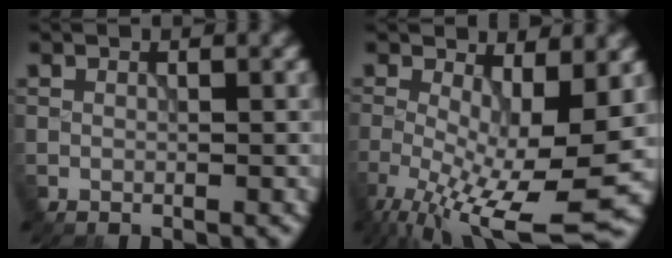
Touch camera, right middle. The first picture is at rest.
{"total": 11.1, "force": [-3.0, 3.6, 10.0], "torque": [-0.183, -0.021, -0.042]}